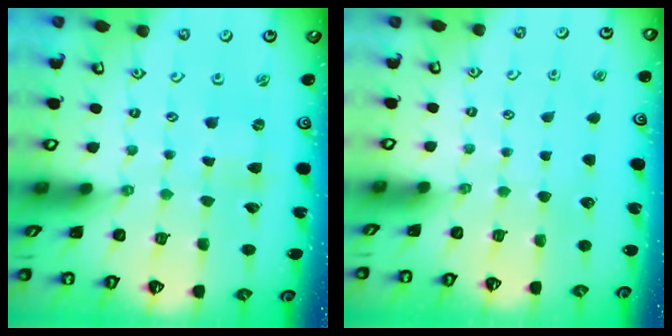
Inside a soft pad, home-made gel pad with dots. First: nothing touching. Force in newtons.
{"total": 0.0}